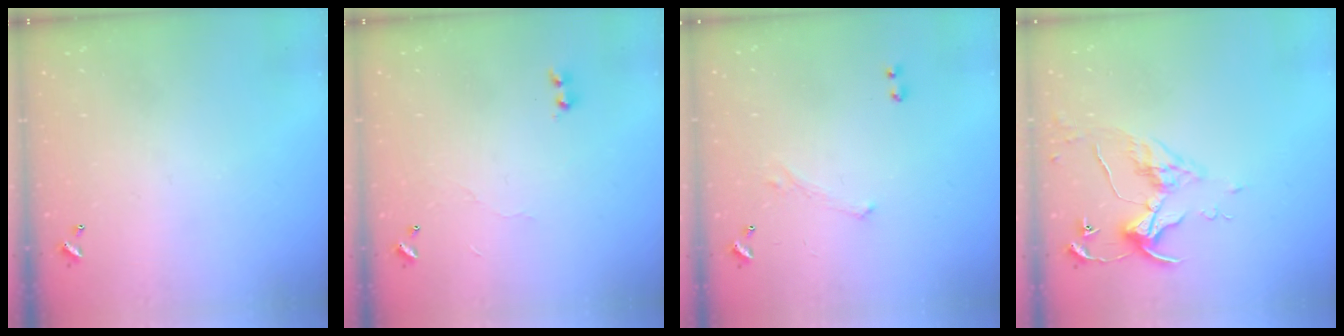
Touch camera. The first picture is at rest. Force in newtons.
{"total": 5.4, "press": 5.4, "slide": 0.3}
{"total": 1.6, "press": 1.5, "slide": 0.6}
{"total": 5.0, "press": 5.0, "slide": 0.7}